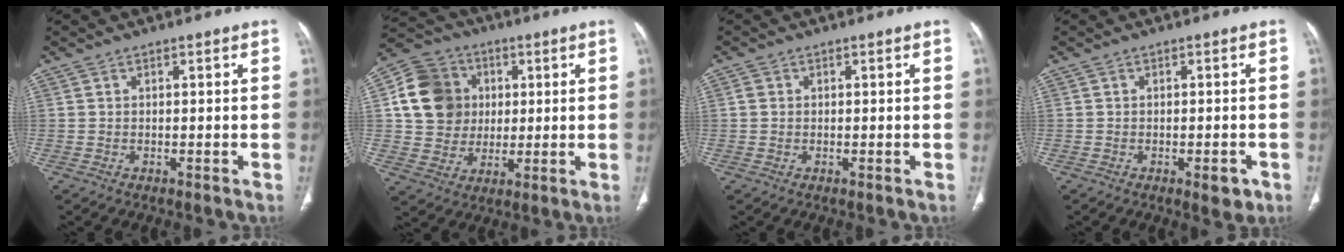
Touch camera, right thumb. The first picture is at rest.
{"total": 14.2, "force": [2.5, 12.7, 5.7], "torque": [-0.088, 0.010, 0.046]}
{"total": 1.2, "force": [0.1, 1.1, 0.5], "torque": [-0.007, 0.002, 0.004]}
{"total": 3.2, "force": [-1.5, 1.4, 2.5], "torque": [-0.021, 0.001, -0.015]}